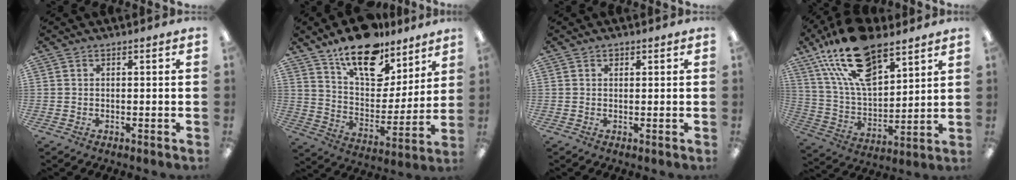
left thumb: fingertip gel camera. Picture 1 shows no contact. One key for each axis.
{"total": 17.6, "fx": 12.9, "fy": 8.7, "fz": 8.2, "tx": -0.141, "ty": -0.081, "tz": 0.229}
{"total": 0.9, "fx": 0.6, "fy": 0.7, "fz": 0.3, "tx": 0.001, "ty": -0.001, "tz": 0.009}
{"total": 21.1, "fx": 13.7, "fy": 9.7, "fz": 12.7, "tx": -0.249, "ty": -0.060, "tz": 0.245}